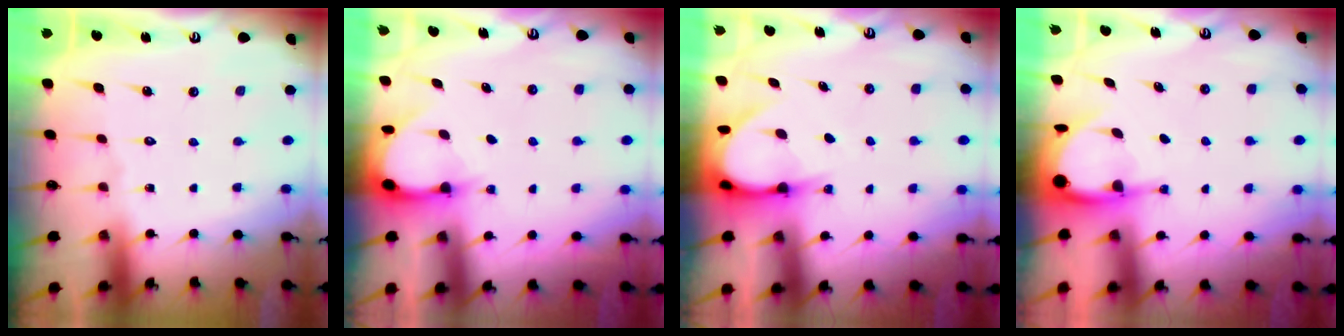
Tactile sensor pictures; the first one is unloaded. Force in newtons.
{"total": 3.2, "press": 3.2, "slide": 0.4}
{"total": 6.5, "press": 6.4, "slide": 0.7}
{"total": 5.0, "press": 4.9, "slide": 0.4}